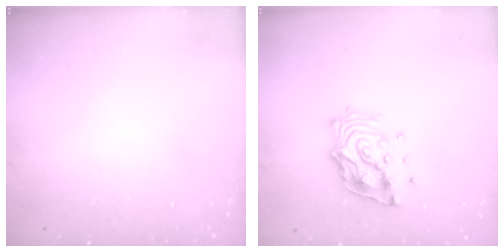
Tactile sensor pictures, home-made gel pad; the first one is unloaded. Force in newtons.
{"total": 15.1, "press": 15.0, "slide": 1.8}